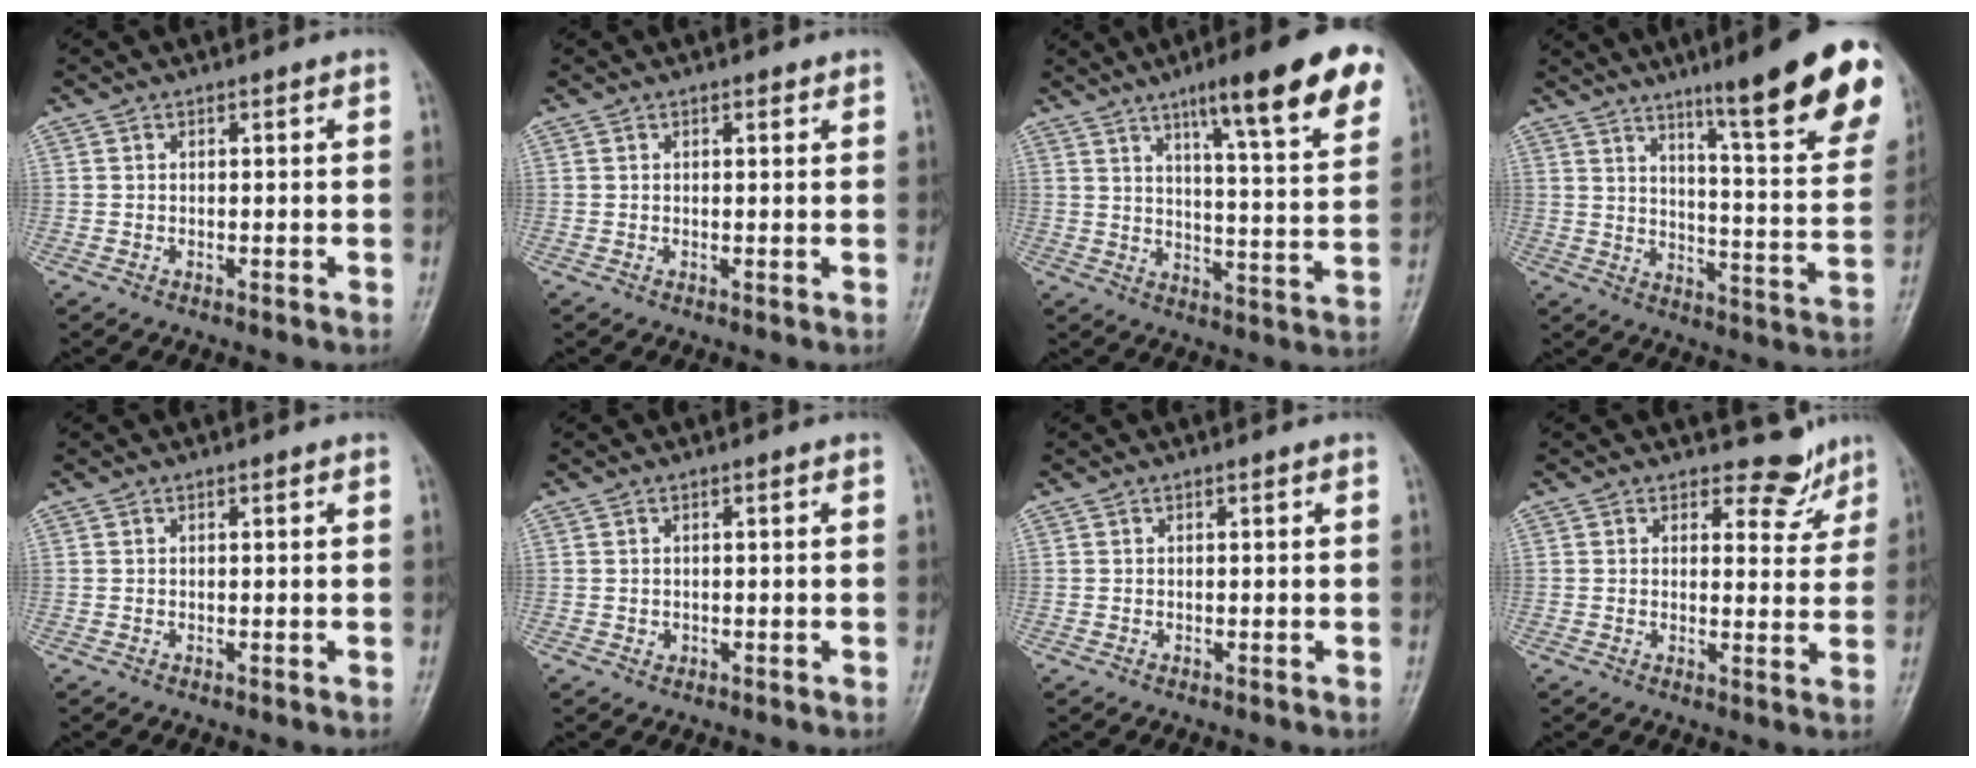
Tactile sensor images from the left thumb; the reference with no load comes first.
{"total": 0.9, "force": [0.6, 0.5, 0.5], "torque": [-0.004, -0.003, 0.006]}
{"total": 18.3, "force": [10.7, 3.1, 14.6], "torque": [-0.176, -0.037, 0.154]}
{"total": 22.4, "force": [14.1, 3.2, 17.2], "torque": [-0.202, -0.065, 0.196]}
{"total": 0.0}
{"total": 0.8, "force": [-0.1, 0.7, 0.3], "torque": [-0.002, 0.001, 0.001]}
{"total": 0.0}
{"total": 5.2, "force": [4.4, 2.7, 0.5], "torque": [0.018, -0.039, 0.050]}